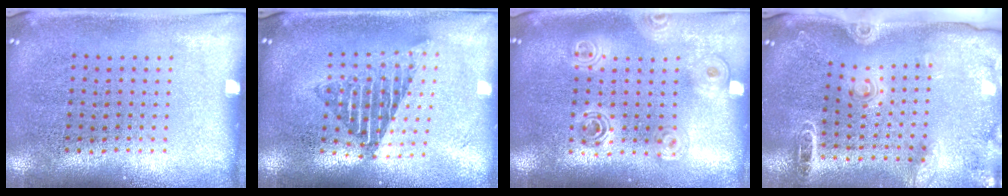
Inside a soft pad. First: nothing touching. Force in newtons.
{"total": 1.7, "press": 1.4, "slide": 0.9}
{"total": 1.7, "press": 1.5, "slide": 0.8}
{"total": 2.0, "press": 1.8, "slide": 0.7}